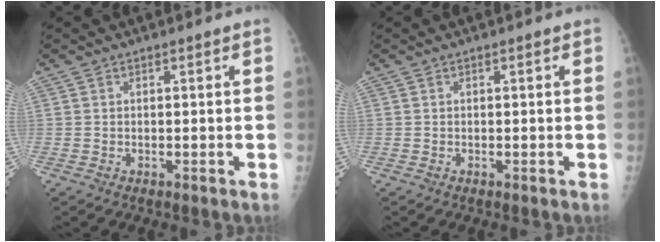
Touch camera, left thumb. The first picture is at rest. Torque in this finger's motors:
{"motor_torque": [0.00, 0.00, 0.00, 0.00, 0.00]}